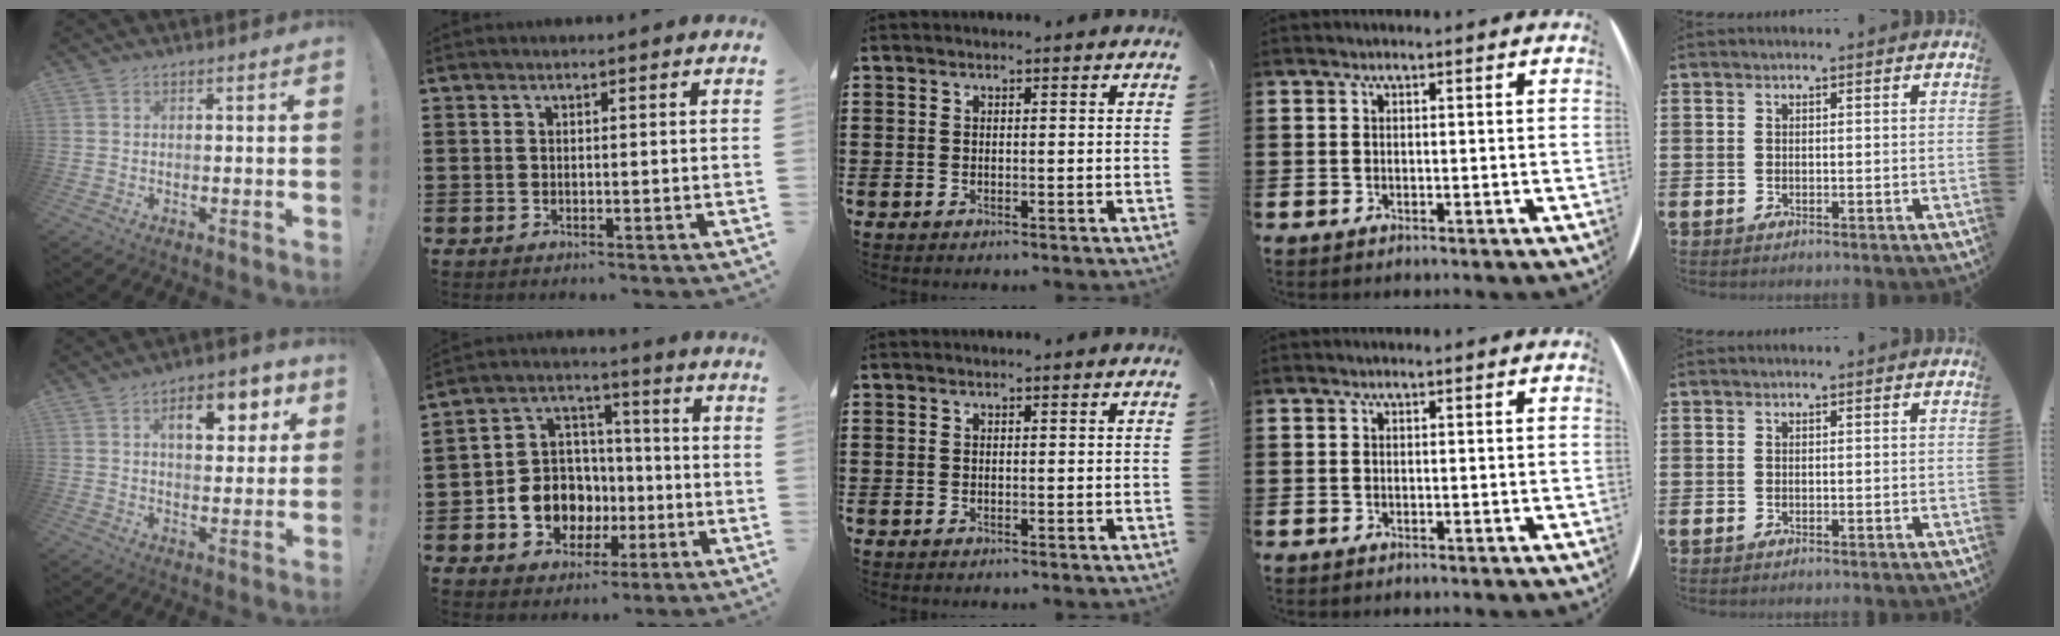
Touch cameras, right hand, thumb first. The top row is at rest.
{"thumb": {"total": 10.5, "force": [4.1, 5.6, 7.9], "torque": [-0.102, -0.008, 0.065]}, "index": {"total": 8.5, "force": [-2.3, 7.8, 2.6], "torque": [-0.074, 0.007, -0.038]}}